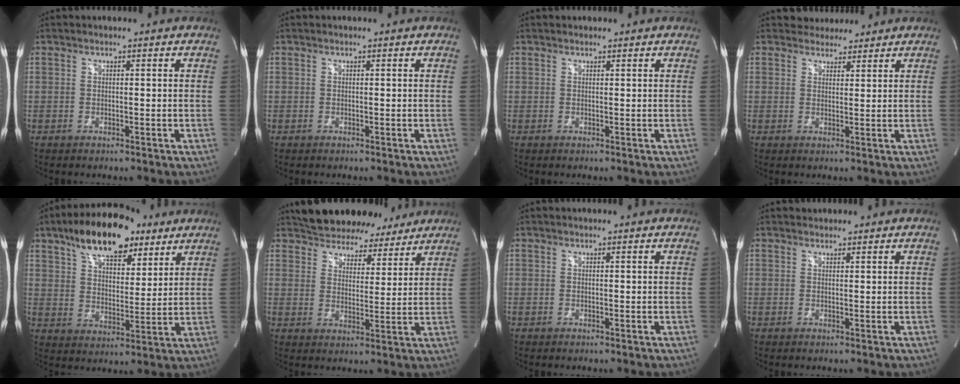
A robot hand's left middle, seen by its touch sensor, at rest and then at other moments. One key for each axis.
{"total": 0.0}
{"total": 0.8, "fx": 0.7, "fy": 0.3, "fz": 0.1, "tx": -0.008, "ty": 0.009, "tz": 0.013}
{"total": 3.5, "fx": 3.2, "fy": 1.5, "fz": 0.1, "tx": 0.002, "ty": 0.009, "tz": 0.047}
{"total": 15.9, "fx": 10.4, "fy": 6.9, "fz": 9.8, "tx": -0.167, "ty": 0.032, "tz": 0.175}
{"total": 14.5, "fx": 12.8, "fy": 5.8, "fz": 3.6, "tx": -0.052, "ty": 0.011, "tz": 0.177}
{"total": 0.0}
{"total": 1.1, "fx": 1.0, "fy": 0.5, "fz": 0.0, "tx": -0.003, "ty": 0.010, "tz": 0.017}